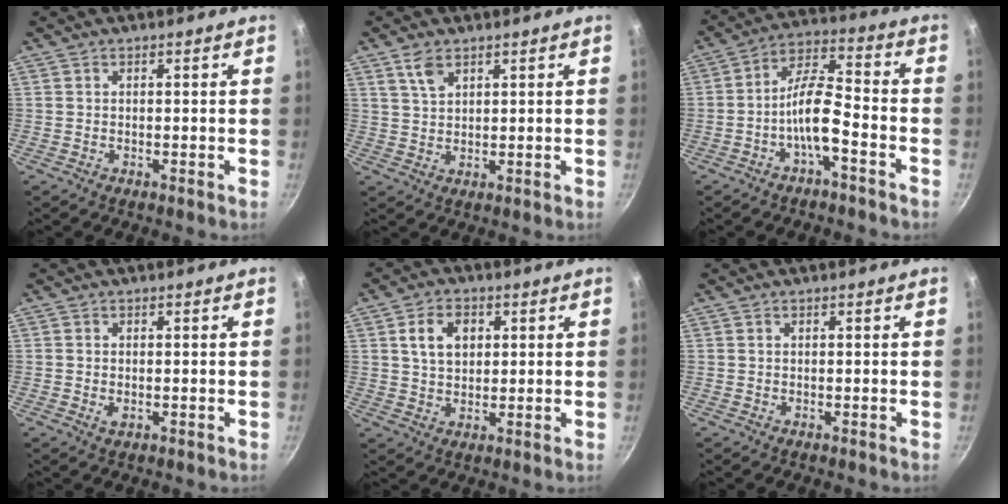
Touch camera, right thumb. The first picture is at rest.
{"total": 4.2, "force": [2.5, 2.2, 2.5], "torque": [-0.040, -0.008, 0.053]}
{"total": 9.1, "force": [-4.0, 3.0, 7.7], "torque": [-0.142, 0.045, -0.078]}
{"total": 1.5, "force": [-0.2, 0.9, 1.1], "torque": [-0.020, -0.001, -0.003]}
{"total": 7.0, "force": [2.0, 5.1, 4.5], "torque": [-0.059, 0.003, 0.034]}
{"total": 0.0}